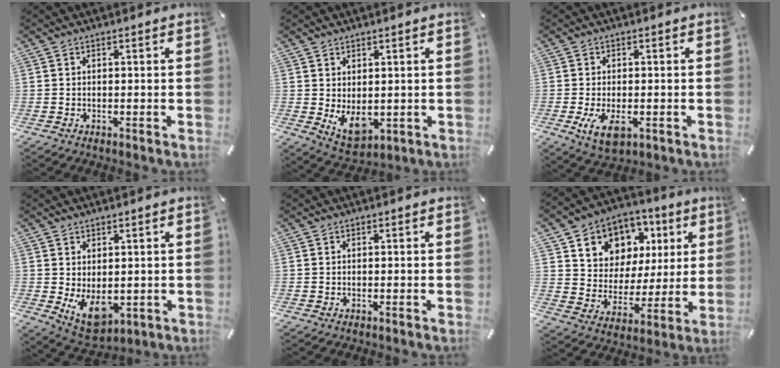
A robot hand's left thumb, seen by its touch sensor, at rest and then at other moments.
{"total": 7.2, "force": [-0.1, 5.2, 4.9], "torque": [-0.070, -0.006, 0.000]}
{"total": 5.9, "force": [-1.7, 3.5, 4.4], "torque": [-0.088, -0.008, -0.034]}
{"total": 7.8, "force": [-0.6, 5.5, 5.4], "torque": [-0.085, -0.009, -0.008]}
{"total": 0.0}
{"total": 9.7, "force": [4.1, 8.7, 1.0], "torque": [-0.027, -0.040, 0.081]}